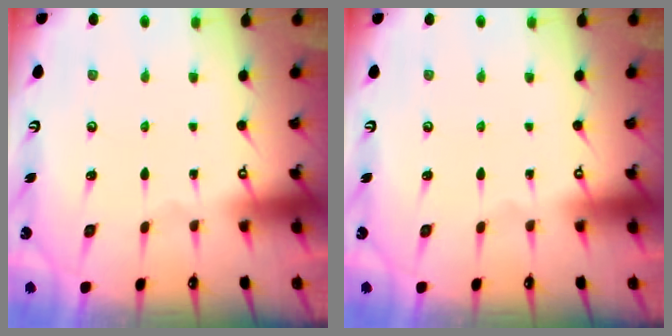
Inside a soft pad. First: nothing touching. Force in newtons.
{"total": 0.0}